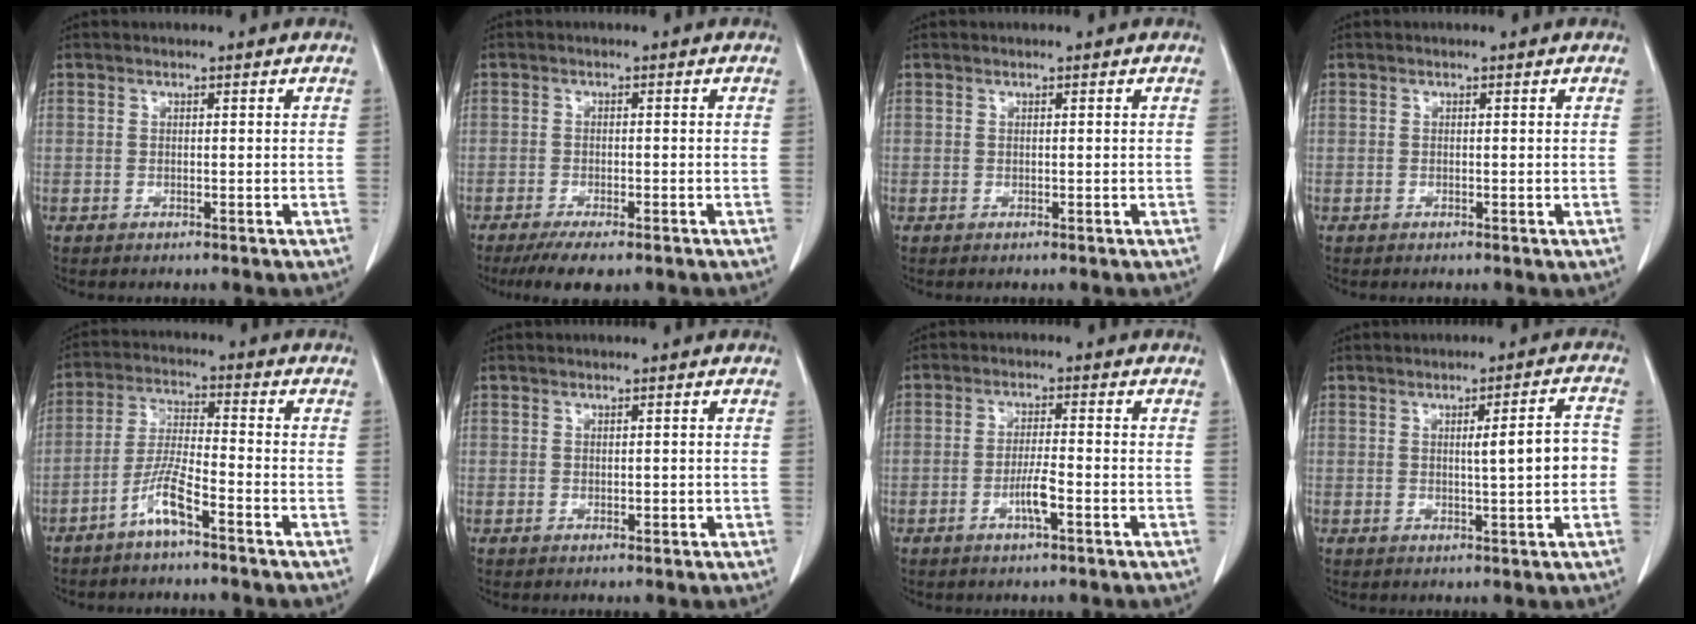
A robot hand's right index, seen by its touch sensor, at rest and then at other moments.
{"total": 5.9, "force": [-4.4, 1.5, 3.6], "torque": [-0.052, -0.010, -0.067]}
{"total": 0.0}
{"total": 0.0}
{"total": 6.2, "force": [-4.0, 0.4, 4.7], "torque": [-0.103, 0.003, -0.081]}
{"total": 0.7, "force": [-0.1, 0.5, 0.5], "torque": [-0.008, -0.001, 0.000]}
{"total": 4.0, "force": [-1.7, 0.3, 3.6], "torque": [-0.070, -0.003, -0.033]}
{"total": 5.9, "force": [-0.2, 0.5, 5.9], "torque": [-0.082, 0.009, -0.002]}